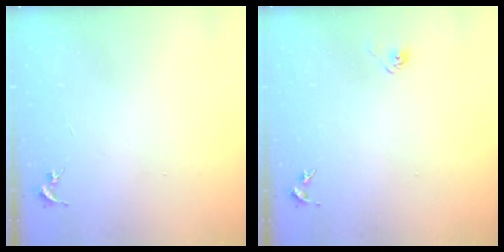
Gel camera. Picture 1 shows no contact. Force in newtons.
{"total": 4.0, "press": 4.0, "slide": 0.8}